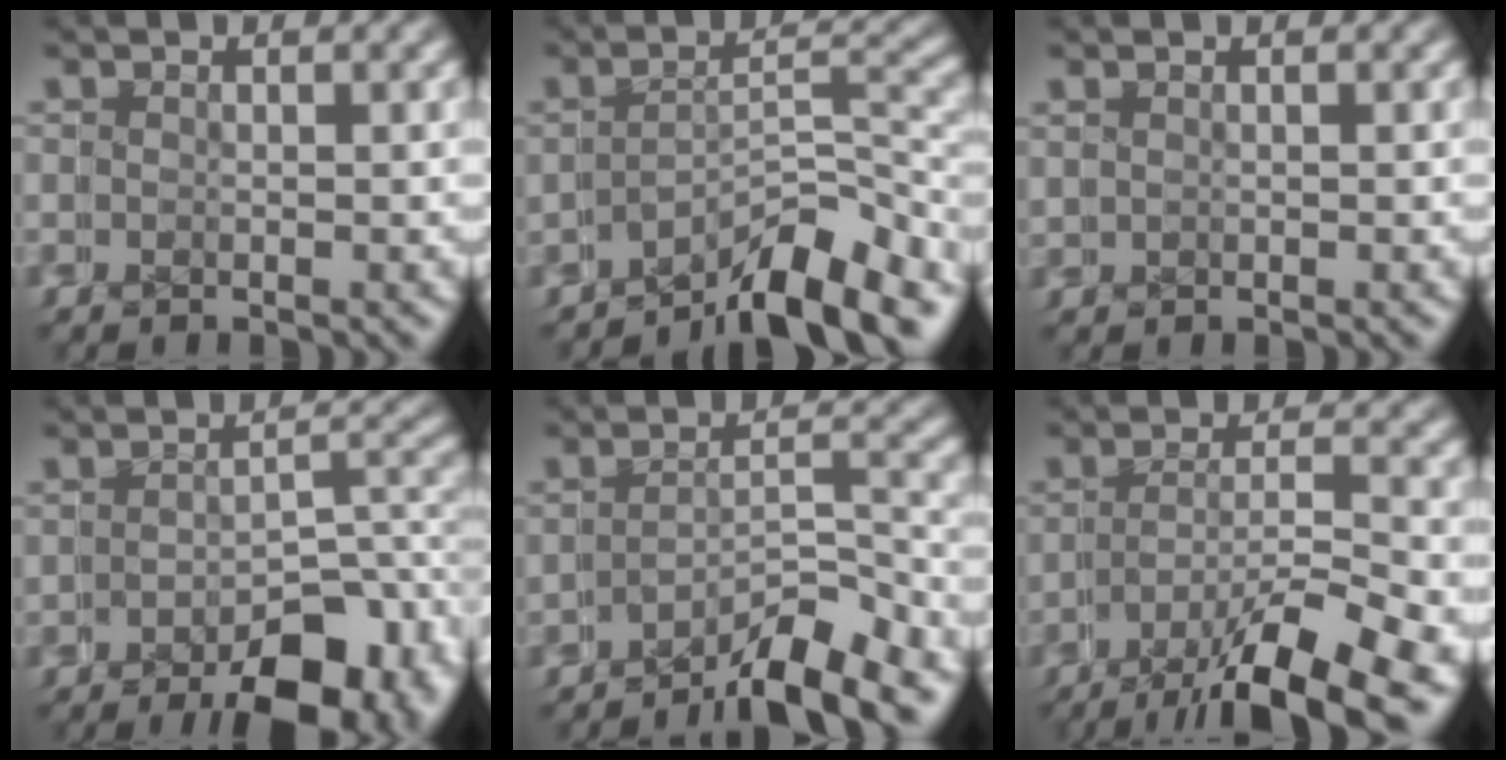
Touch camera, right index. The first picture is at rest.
{"total": 7.9, "force": [-6.5, 1.3, 4.3], "torque": [-0.020, 0.005, -0.094]}
{"total": 0.6, "force": [0.4, 0.0, -0.5], "torque": [0.011, 0.004, 0.004]}
{"total": 6.5, "force": [-4.4, 2.2, 4.2], "torque": [-0.016, 0.006, -0.067]}
{"total": 5.9, "force": [-5.5, 0.6, 2.2], "torque": [0.004, 0.010, -0.087]}
{"total": 7.9, "force": [-5.8, 1.7, 5.2], "torque": [-0.054, -0.005, -0.080]}